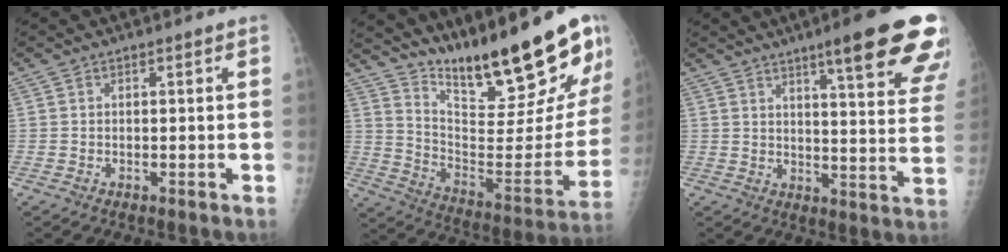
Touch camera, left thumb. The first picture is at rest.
{"total": 27.7, "force": [21.0, 5.7, 17.2], "torque": [-0.232, -0.117, 0.318]}
{"total": 24.4, "force": [15.0, 3.4, 19.0], "torque": [-0.238, -0.053, 0.197]}